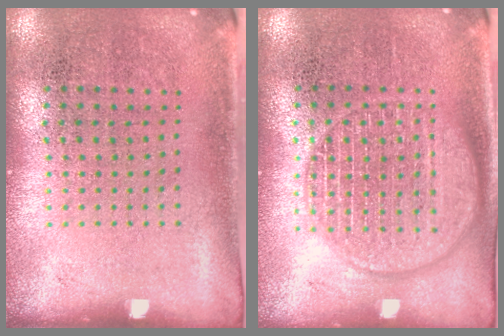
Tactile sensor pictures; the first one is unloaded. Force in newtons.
{"total": 3.3, "press": 3.3, "slide": 0.5}